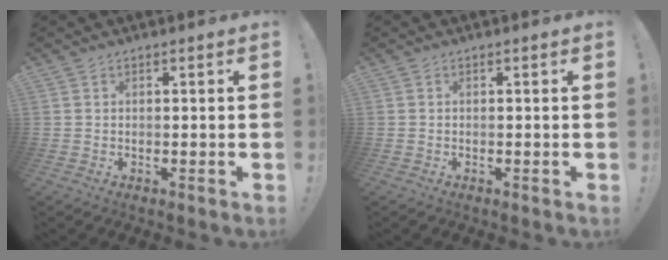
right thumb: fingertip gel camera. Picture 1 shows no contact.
{"total": 0.0}